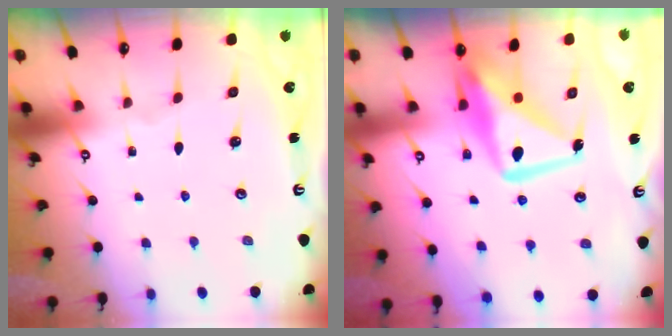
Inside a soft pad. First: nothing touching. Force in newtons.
{"total": 13.1, "press": 13.1, "slide": 1.2}